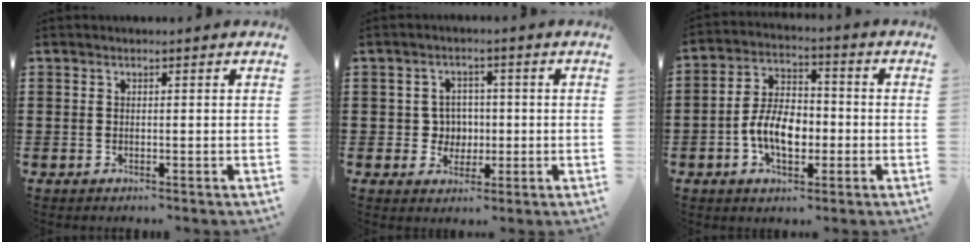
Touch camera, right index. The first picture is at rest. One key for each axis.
{"total": 3.9, "fx": -0.2, "fy": 3.7, "fz": 1.3, "tx": -0.033, "ty": 0.007, "tz": -0.009}
{"total": 8.0, "fx": -2.0, "fy": 4.8, "fz": 6.1, "tx": -0.127, "ty": 0.003, "tz": -0.044}